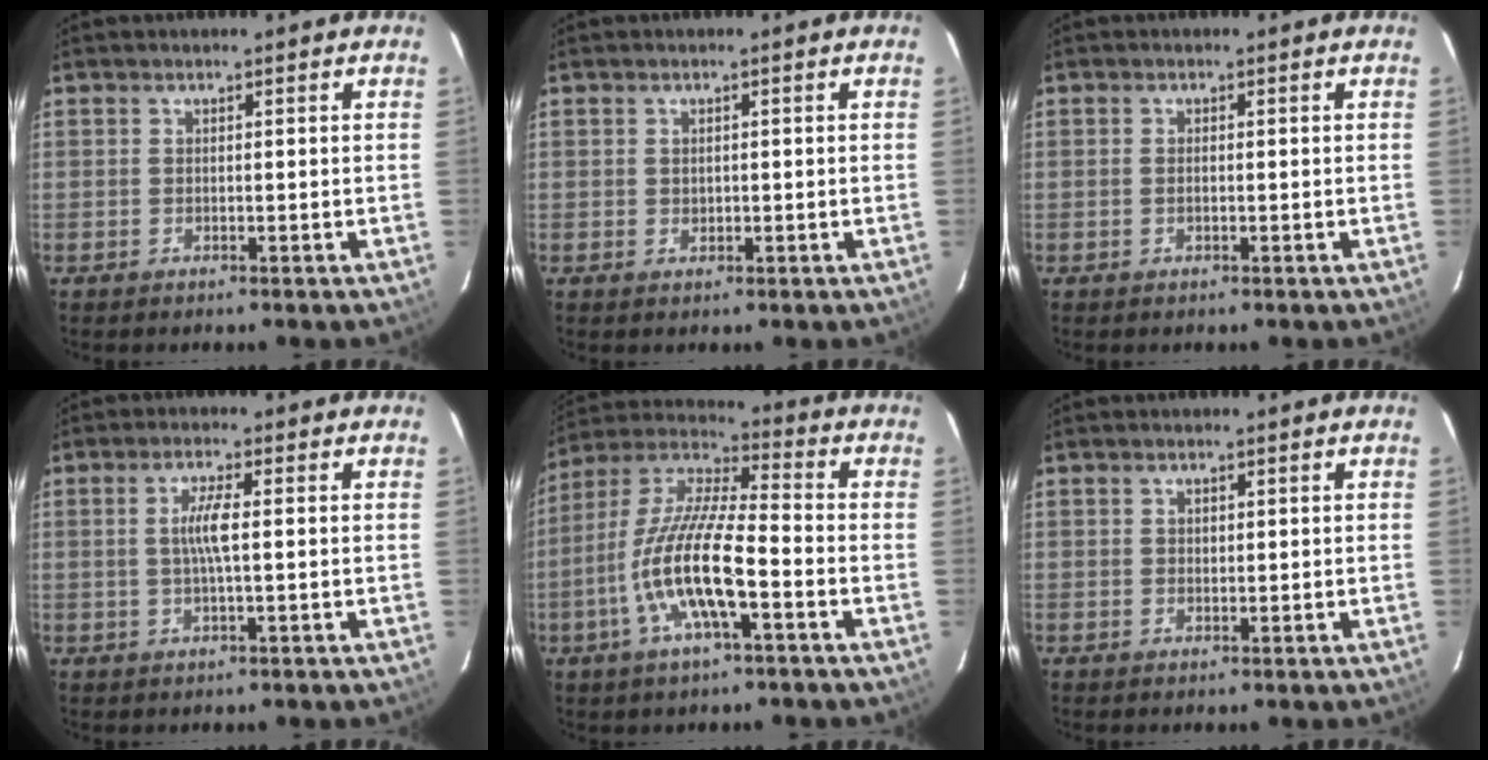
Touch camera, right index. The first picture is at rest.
{"total": 1.0, "force": [0.2, 0.9, 0.2], "torque": [-0.002, 0.000, 0.005]}
{"total": 0.8, "force": [-0.1, 0.3, 0.7], "torque": [-0.015, 0.001, -0.004]}
{"total": 4.3, "force": [0.1, 0.3, 4.2], "torque": [-0.081, 0.001, 0.002]}
{"total": 15.2, "force": [-5.3, 3.6, 13.7], "torque": [-0.276, -0.008, -0.108]}
{"total": 0.9, "force": [0.3, 0.7, 0.5], "torque": [-0.007, 0.004, 0.006]}